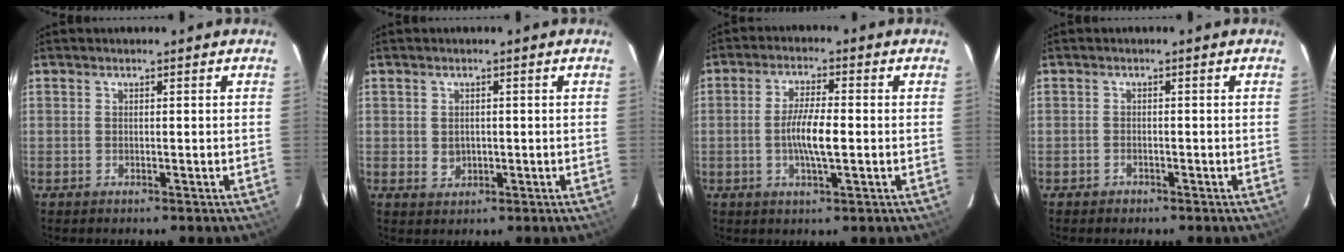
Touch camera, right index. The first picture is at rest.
{"total": 2.3, "force": [0.0, 2.1, 1.0], "torque": [-0.016, 0.002, 0.005]}
{"total": 6.3, "force": [-0.9, 1.2, 6.1], "torque": [-0.116, 0.000, -0.017]}
{"total": 1.5, "force": [-1.1, 1.1, 0.0], "torque": [-0.002, 0.003, -0.017]}